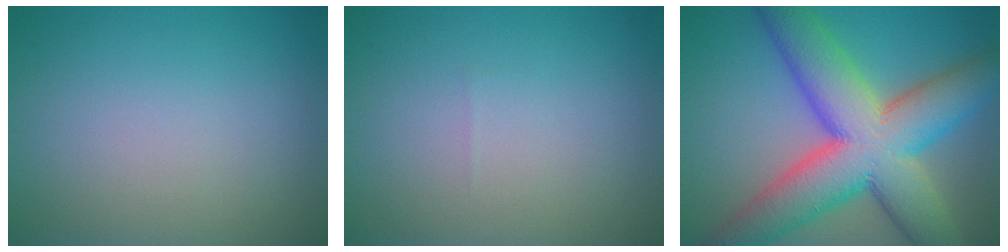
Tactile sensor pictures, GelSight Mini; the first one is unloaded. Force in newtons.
{"total": 0.0}
{"total": 13.6, "press": 13.6, "slide": 0.5}